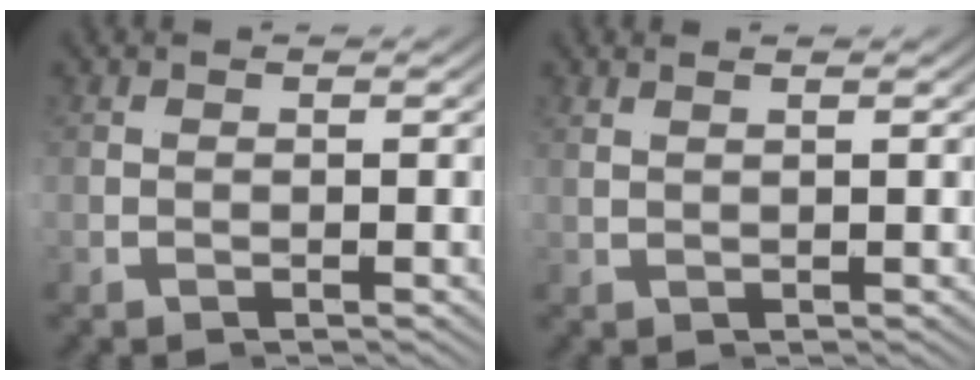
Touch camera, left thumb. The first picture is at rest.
{"total": 0.9, "force": [0.4, -0.7, 0.5], "torque": [0.009, 0.010, 0.008]}